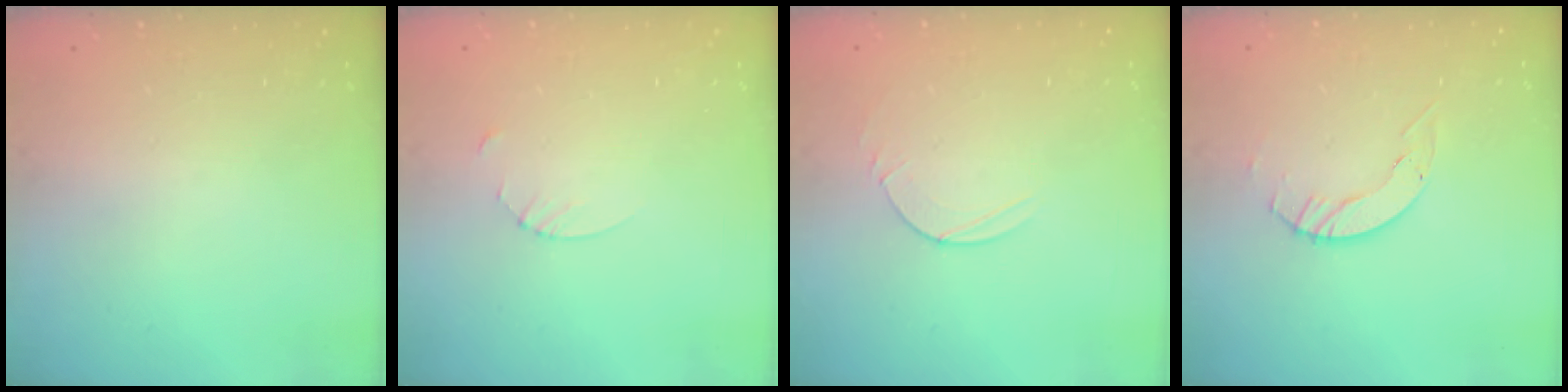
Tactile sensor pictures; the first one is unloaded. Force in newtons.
{"total": 2.7, "press": 2.7, "slide": 0.3}
{"total": 4.9, "press": 4.9, "slide": 0.4}
{"total": 4.0, "press": 4.0, "slide": 0.5}